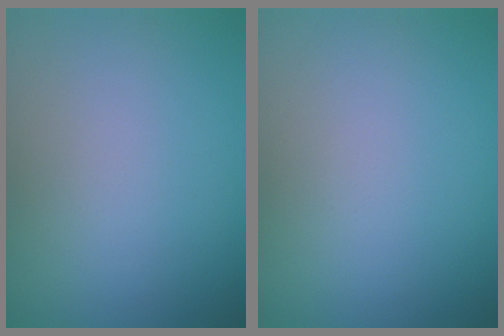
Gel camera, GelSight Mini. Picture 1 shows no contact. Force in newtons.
{"total": 0.0}